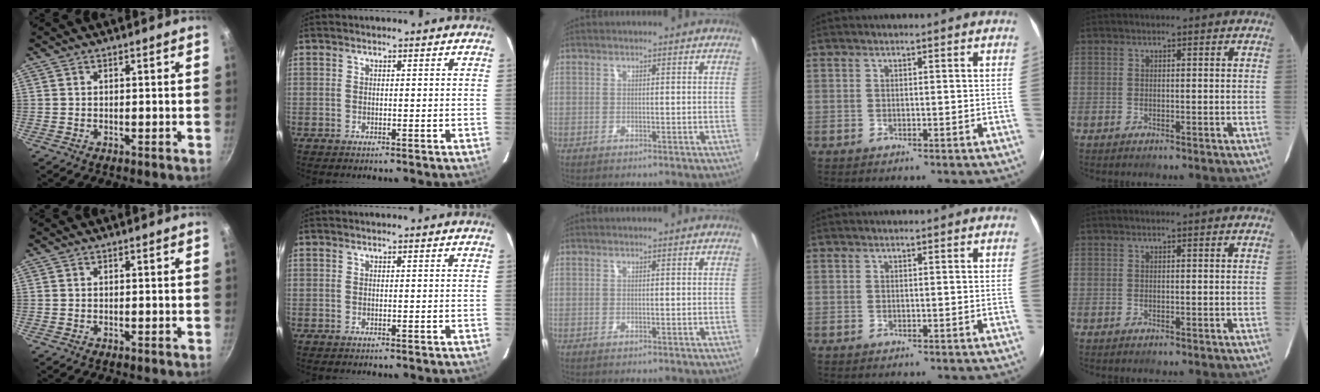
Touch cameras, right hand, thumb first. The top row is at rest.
{}